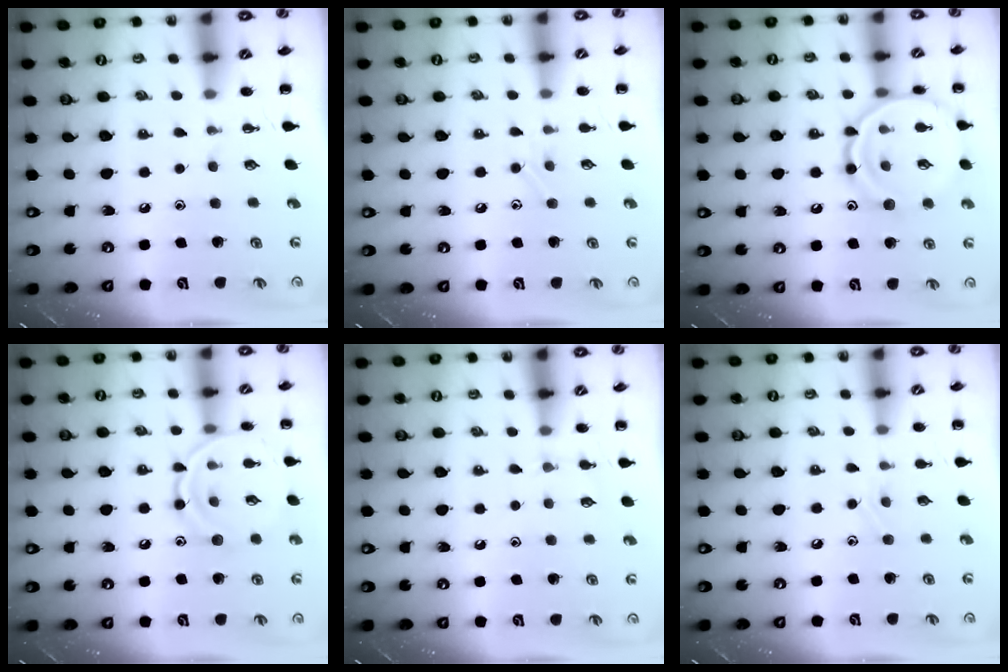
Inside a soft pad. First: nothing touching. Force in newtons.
{"total": 5.8, "press": 5.8, "slide": 0.9}
{"total": 15.1, "press": 15.0, "slide": 0.9}
{"total": 11.7, "press": 11.7, "slide": 0.5}
{"total": 3.4, "press": 3.2, "slide": 1.3}
{"total": 6.3, "press": 6.1, "slide": 1.5}